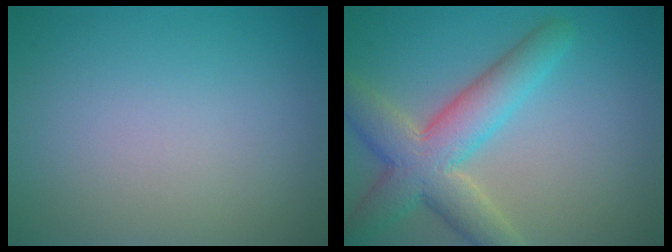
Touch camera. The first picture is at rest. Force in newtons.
{"total": 6.9, "press": 6.9, "slide": 0.4}